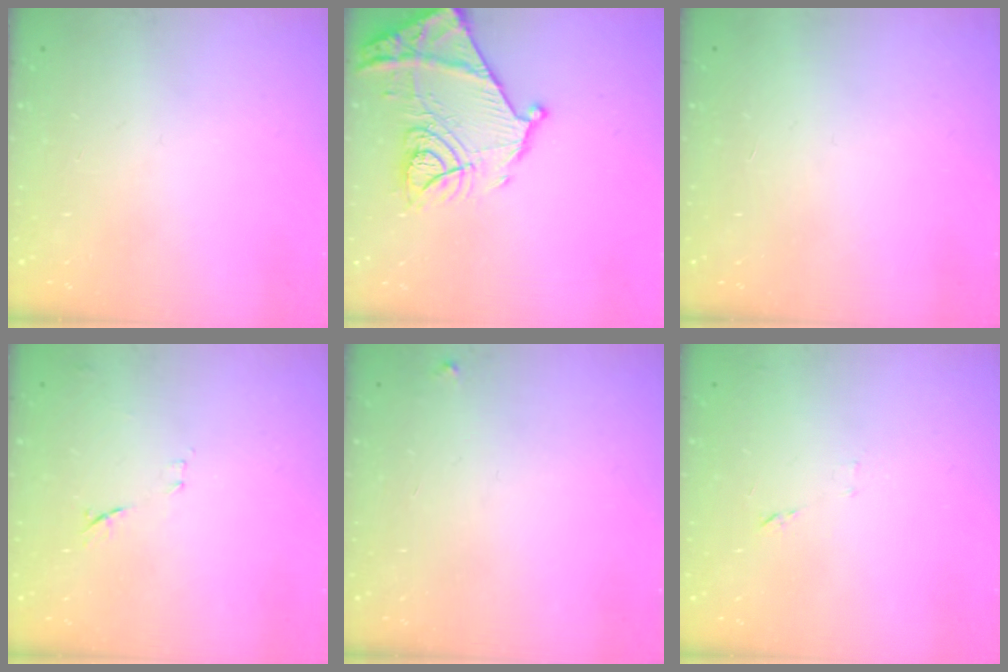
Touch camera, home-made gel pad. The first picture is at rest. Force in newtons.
{"total": 18.1, "press": 18.0, "slide": 1.6}
{"total": 1.5, "press": 1.5, "slide": 0.1}
{"total": 7.5, "press": 7.5, "slide": 0.8}
{"total": 2.3, "press": 2.3, "slide": 0.2}
{"total": 6.0, "press": 6.0, "slide": 0.5}